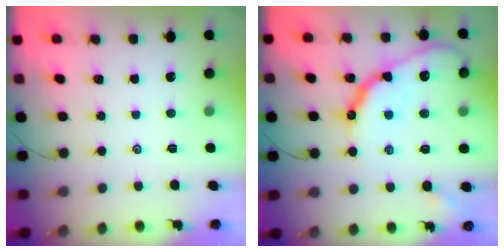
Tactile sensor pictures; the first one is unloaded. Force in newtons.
{"total": 16.3, "press": 16.3, "slide": 1.3}